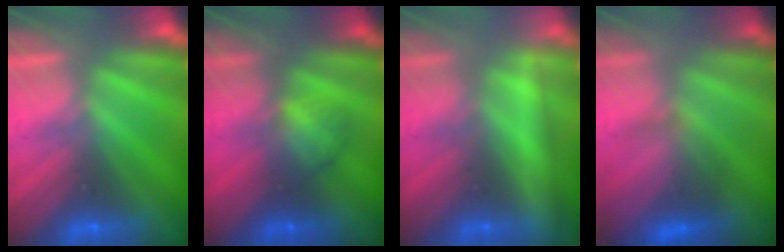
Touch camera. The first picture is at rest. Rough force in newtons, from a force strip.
{"total": 1.9}
{"total": 2.4}
{"total": 4.2}